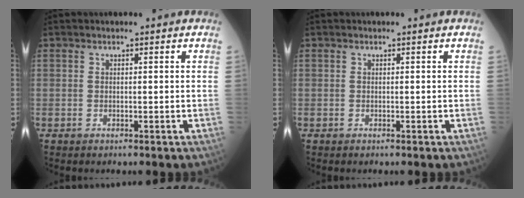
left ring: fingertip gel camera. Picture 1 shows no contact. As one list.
[{"total": 0.0}]